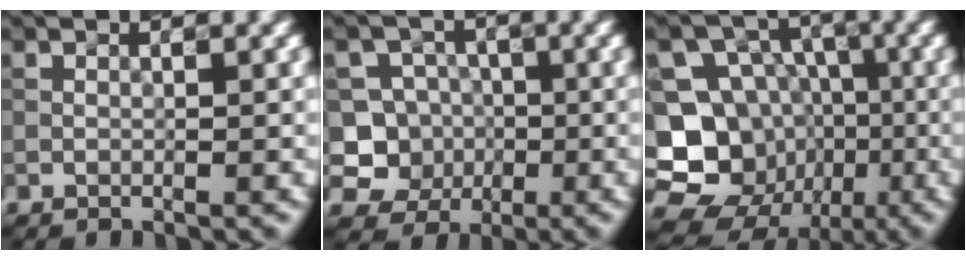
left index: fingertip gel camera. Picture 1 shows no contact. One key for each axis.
{"total": 5.2, "fx": -1.1, "fy": 4.9, "fz": 1.3, "tx": -0.006, "ty": 0.007, "tz": -0.042}
{"total": 17.5, "fx": -5.1, "fy": 16.1, "fz": 4.6, "tx": -0.133, "ty": -0.006, "tz": -0.084}